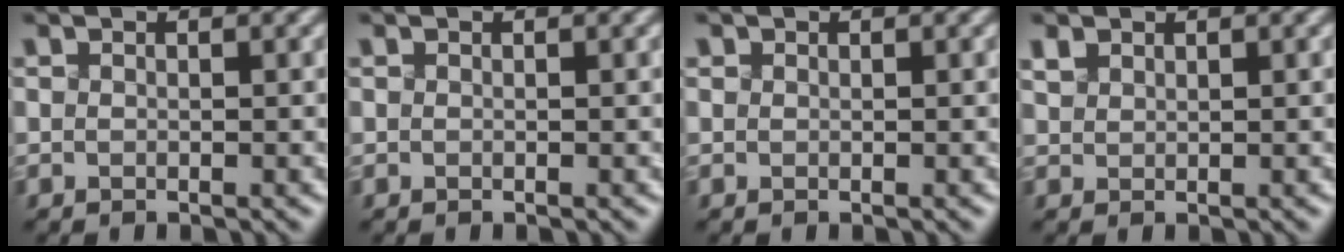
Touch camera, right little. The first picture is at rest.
{"total": 0.0}
{"total": 0.8, "force": [0.5, 0.6, 0.3], "torque": [-0.014, 0.008, 0.009]}
{"total": 1.2, "force": [0.8, 0.8, 0.4], "torque": [-0.016, 0.005, 0.022]}